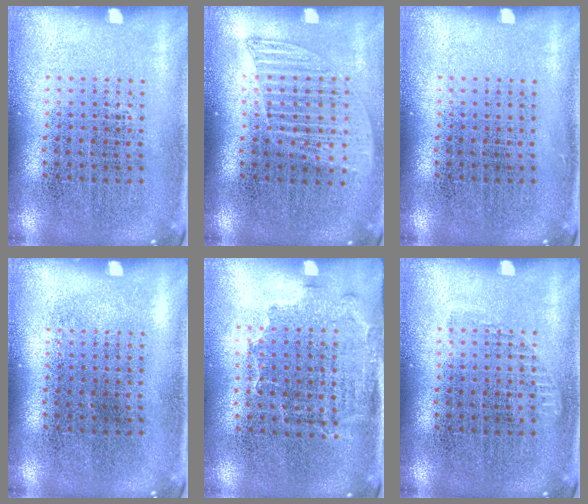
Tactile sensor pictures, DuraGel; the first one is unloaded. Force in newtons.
{"total": 1.2, "press": 1.1, "slide": 0.4}
{"total": 0.0}
{"total": 0.0}
{"total": 1.6, "press": 1.3, "slide": 1.0}
{"total": 0.5, "press": 0.5, "slide": 0.2}